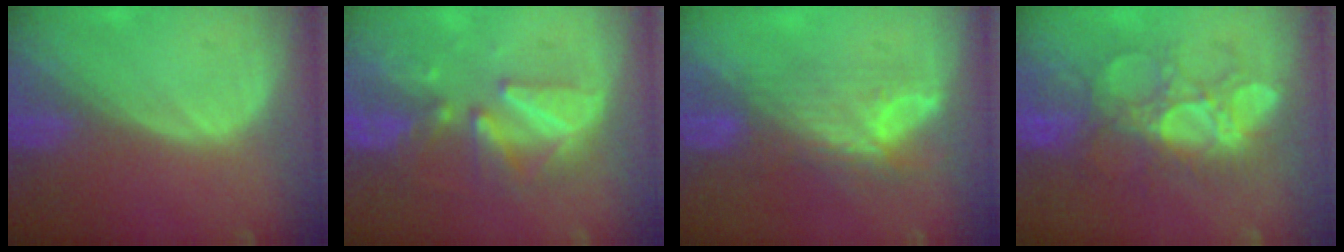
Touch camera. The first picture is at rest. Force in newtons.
{"total": 8.1, "press": 7.9, "slide": 1.9}
{"total": 8.0, "press": 6.6, "slide": 4.5}
{"total": 9.0, "press": 8.9, "slide": 1.1}